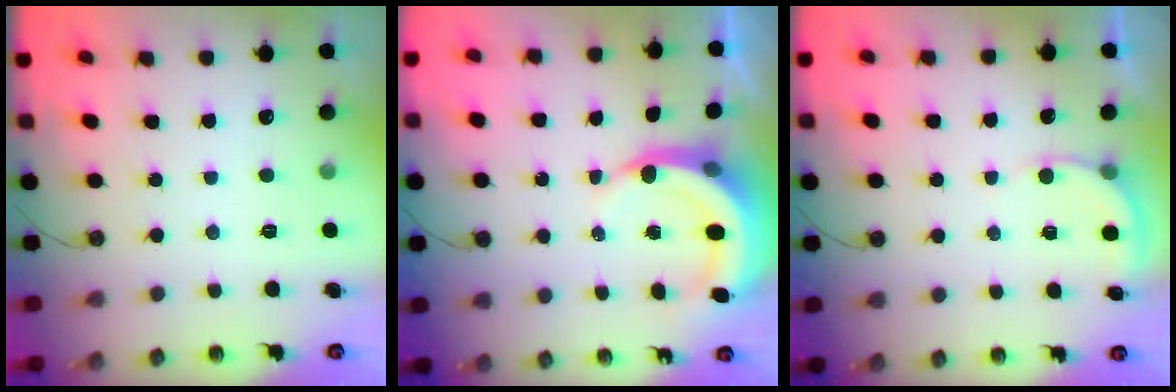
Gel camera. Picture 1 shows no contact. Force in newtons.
{"total": 6.7, "press": 6.7, "slide": 1.0}
{"total": 3.1, "press": 3.1, "slide": 0.3}